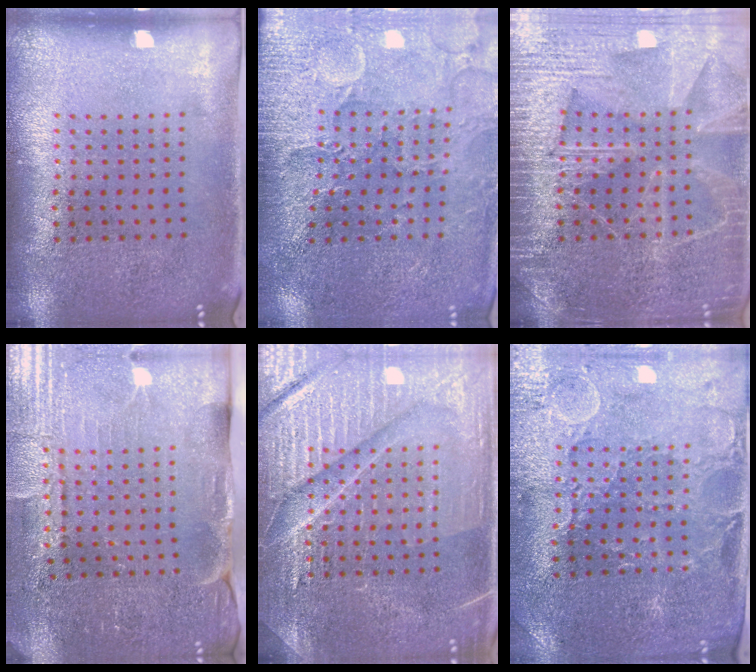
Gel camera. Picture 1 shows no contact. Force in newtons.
{"total": 3.2, "press": 3.2, "slide": 0.3}
{"total": 6.5, "press": 6.5, "slide": 0.8}
{"total": 3.5, "press": 3.5, "slide": 0.4}
{"total": 4.8, "press": 4.8, "slide": 0.5}
{"total": 1.3, "press": 1.3, "slide": 0.4}